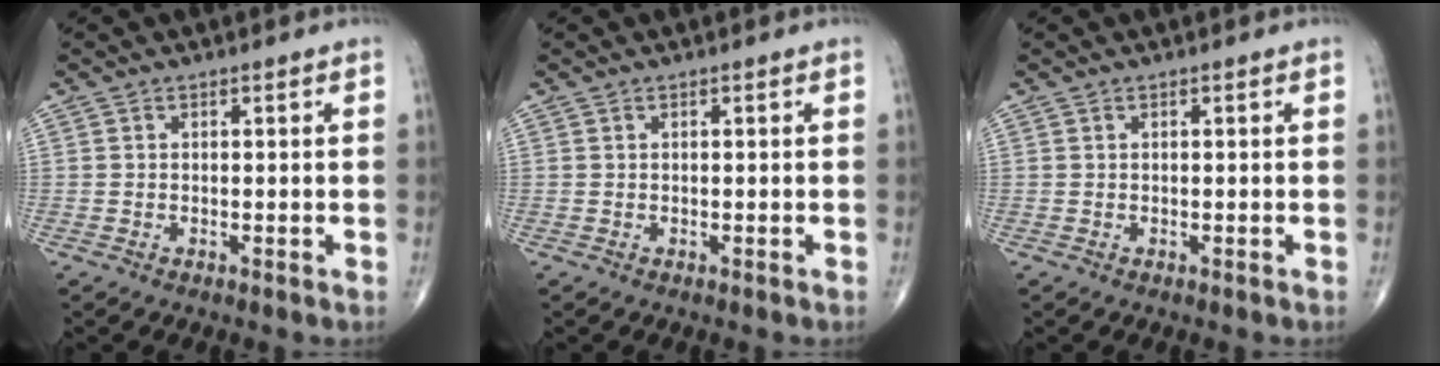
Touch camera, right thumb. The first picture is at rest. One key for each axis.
{"total": 0.0}
{"total": 0.0}